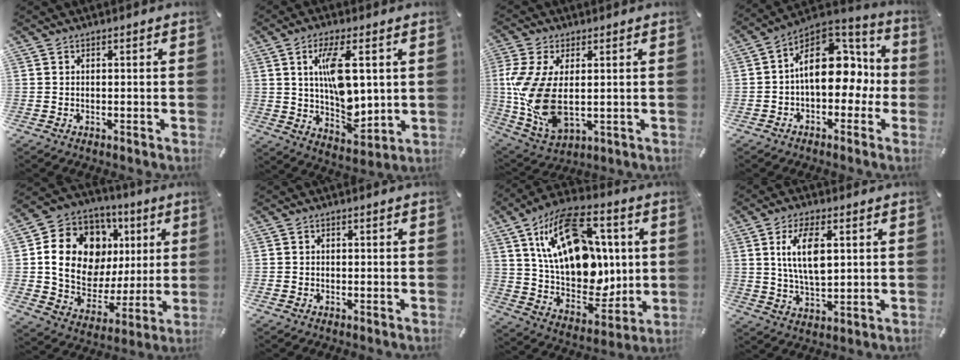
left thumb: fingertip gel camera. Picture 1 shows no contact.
{"total": 12.1, "force": [3.5, 5.7, 10.1], "torque": [-0.177, -0.017, 0.055]}
{"total": 13.6, "force": [0.4, 7.5, 11.3], "torque": [-0.268, -0.019, 0.010]}
{"total": 17.9, "force": [2.2, 12.0, 13.1], "torque": [-0.198, -0.008, 0.042]}
{"total": 18.5, "force": [5.1, 14.6, 10.2], "torque": [-0.183, -0.029, 0.100]}
{"total": 0.8, "force": [-0.3, 0.7, 0.2], "torque": [-0.002, 0.003, -0.008]}
{"total": 22.4, "force": [7.0, 13.8, 16.2], "torque": [-0.307, -0.034, 0.118]}
{"total": 10.3, "force": [3.0, 4.8, 8.6], "torque": [-0.178, -0.005, 0.044]}